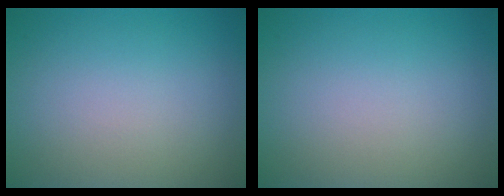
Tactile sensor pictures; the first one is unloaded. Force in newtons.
{"total": 0.0}